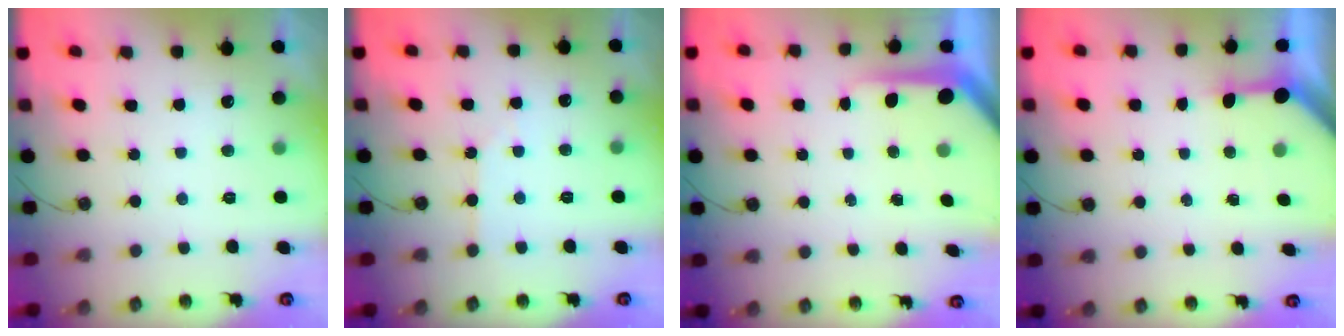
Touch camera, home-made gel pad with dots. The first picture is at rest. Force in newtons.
{"total": 2.6, "press": 2.6, "slide": 0.5}
{"total": 5.9, "press": 5.8, "slide": 0.4}
{"total": 3.4, "press": 3.4, "slide": 0.3}